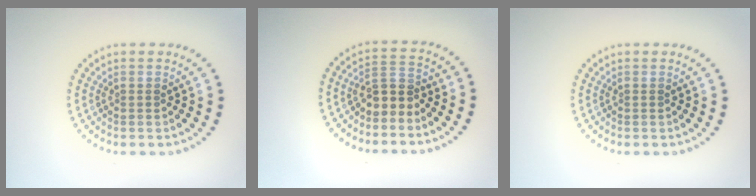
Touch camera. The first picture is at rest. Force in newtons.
{"total": 2.5, "press": 2.1, "slide": 1.3}
{"total": 0.0}